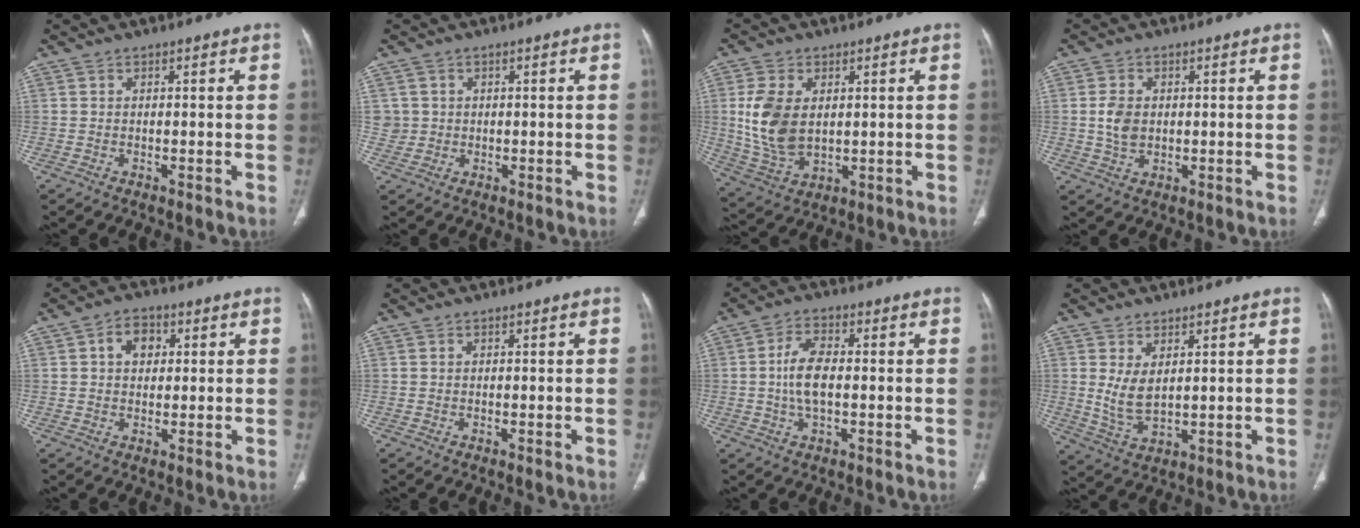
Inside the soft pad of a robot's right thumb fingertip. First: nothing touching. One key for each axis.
{"total": 2.5, "fx": 0.5, "fy": 2.5, "fz": 0.1, "tx": 0.014, "ty": 0.003, "tz": 0.010}
{"total": 11.5, "fx": 1.4, "fy": 7.3, "fz": 8.7, "tx": -0.172, "ty": -0.010, "tz": 0.041}
{"total": 4.6, "fx": 0.3, "fy": 3.3, "fz": 3.2, "tx": -0.056, "ty": 0.000, "tz": 0.009}
{"total": 5.1, "fx": 1.3, "fy": 3.8, "fz": 3.1, "tx": -0.028, "ty": 0.006, "tz": 0.017}
{"total": 0.0}
{"total": 6.7, "fx": -0.4, "fy": 3.3, "fz": 5.9, "tx": -0.117, "ty": 0.011, "tz": -0.011}
{"total": 5.8, "fx": 1.5, "fy": 3.1, "fz": 4.7, "tx": -0.090, "ty": -0.016, "tz": 0.042}